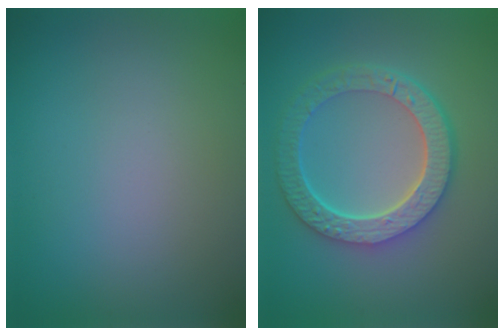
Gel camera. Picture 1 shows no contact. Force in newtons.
{"total": 6.3, "press": 4.9, "slide": 4.0}